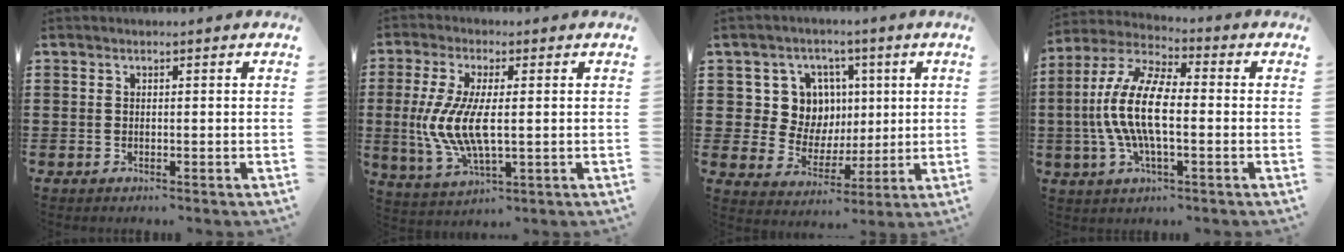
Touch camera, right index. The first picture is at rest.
{"total": 9.1, "force": [-0.3, 3.2, 8.5], "torque": [-0.202, -0.017, -0.013]}
{"total": 9.5, "force": [2.3, 8.7, 3.1], "torque": [-0.089, 0.006, 0.050]}
{"total": 11.9, "force": [-1.2, 4.3, 11.0], "torque": [-0.251, -0.011, -0.031]}